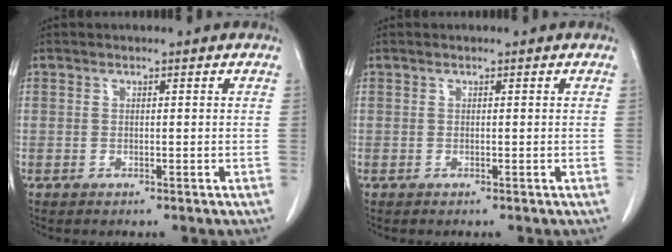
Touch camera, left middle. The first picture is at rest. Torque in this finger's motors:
{"motor_torque": [0.02, -0.02, 0.00, 0.00]}